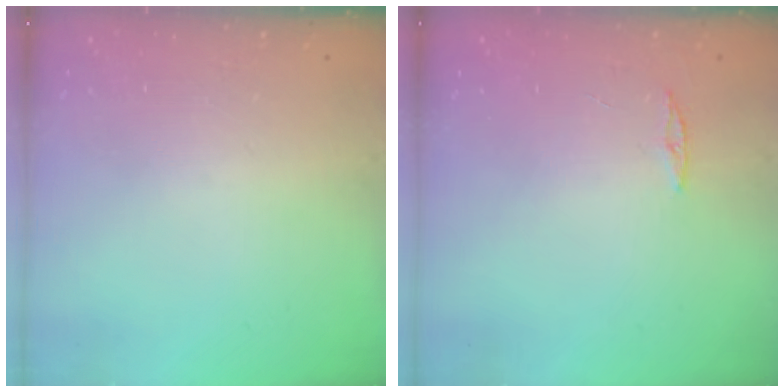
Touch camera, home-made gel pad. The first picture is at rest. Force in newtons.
{"total": 3.0, "press": 2.9, "slide": 0.3}